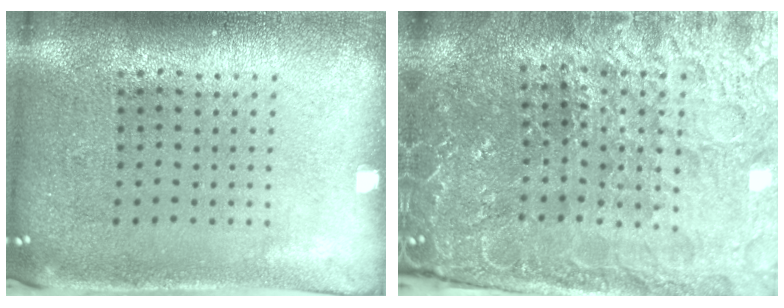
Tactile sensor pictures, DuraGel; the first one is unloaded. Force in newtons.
{"total": 4.1, "press": 4.0, "slide": 0.8}